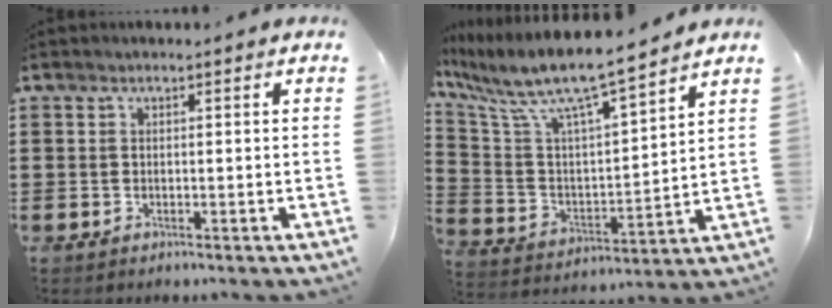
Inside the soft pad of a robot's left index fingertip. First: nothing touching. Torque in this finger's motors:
{"motor_torque": [1.10, -1.04, 0.68, 0.21]}